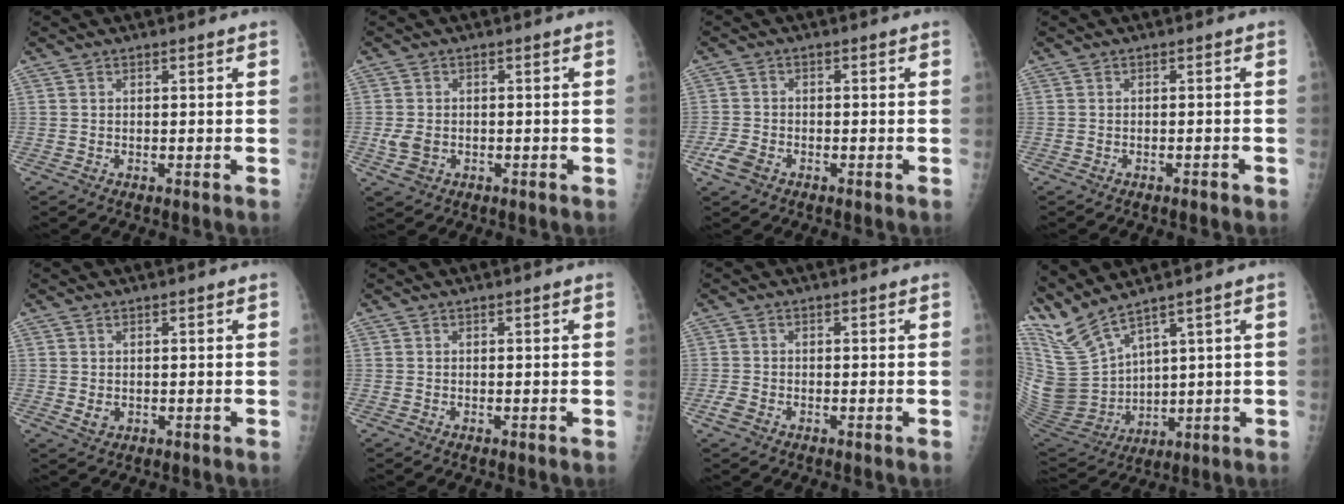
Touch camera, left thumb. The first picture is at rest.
{"total": 3.4, "force": [-0.8, 2.6, 2.0], "torque": [-0.037, 0.000, -0.011]}
{"total": 3.7, "force": [-2.1, 2.3, 2.0], "torque": [-0.049, 0.006, -0.039]}
{"total": 1.4, "force": [-1.1, 0.3, 0.8], "torque": [-0.018, 0.006, -0.009]}
{"total": 1.6, "force": [0.0, 1.2, 1.1], "torque": [-0.014, -0.002, 0.006]}
{"total": 0.0}
{"total": 1.8, "force": [-1.0, 1.2, 0.9], "torque": [-0.023, 0.000, -0.020]}
{"total": 11.5, "force": [9.2, 2.9, 6.3], "torque": [-0.130, -0.049, 0.219]}